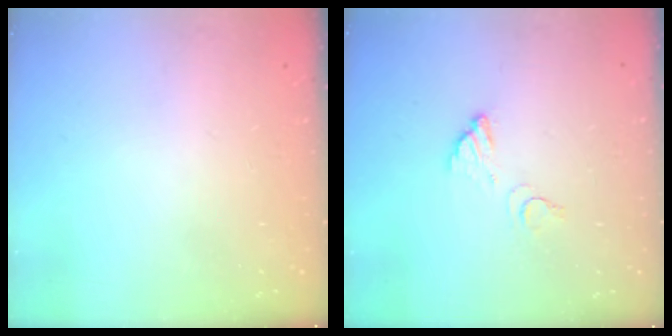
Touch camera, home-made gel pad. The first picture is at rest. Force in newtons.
{"total": 3.7, "press": 3.7, "slide": 0.2}